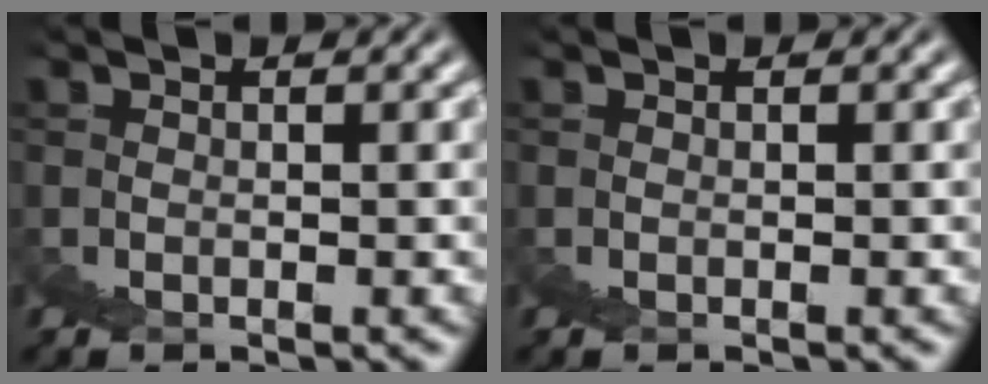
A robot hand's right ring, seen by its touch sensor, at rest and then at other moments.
{"total": 0.0}